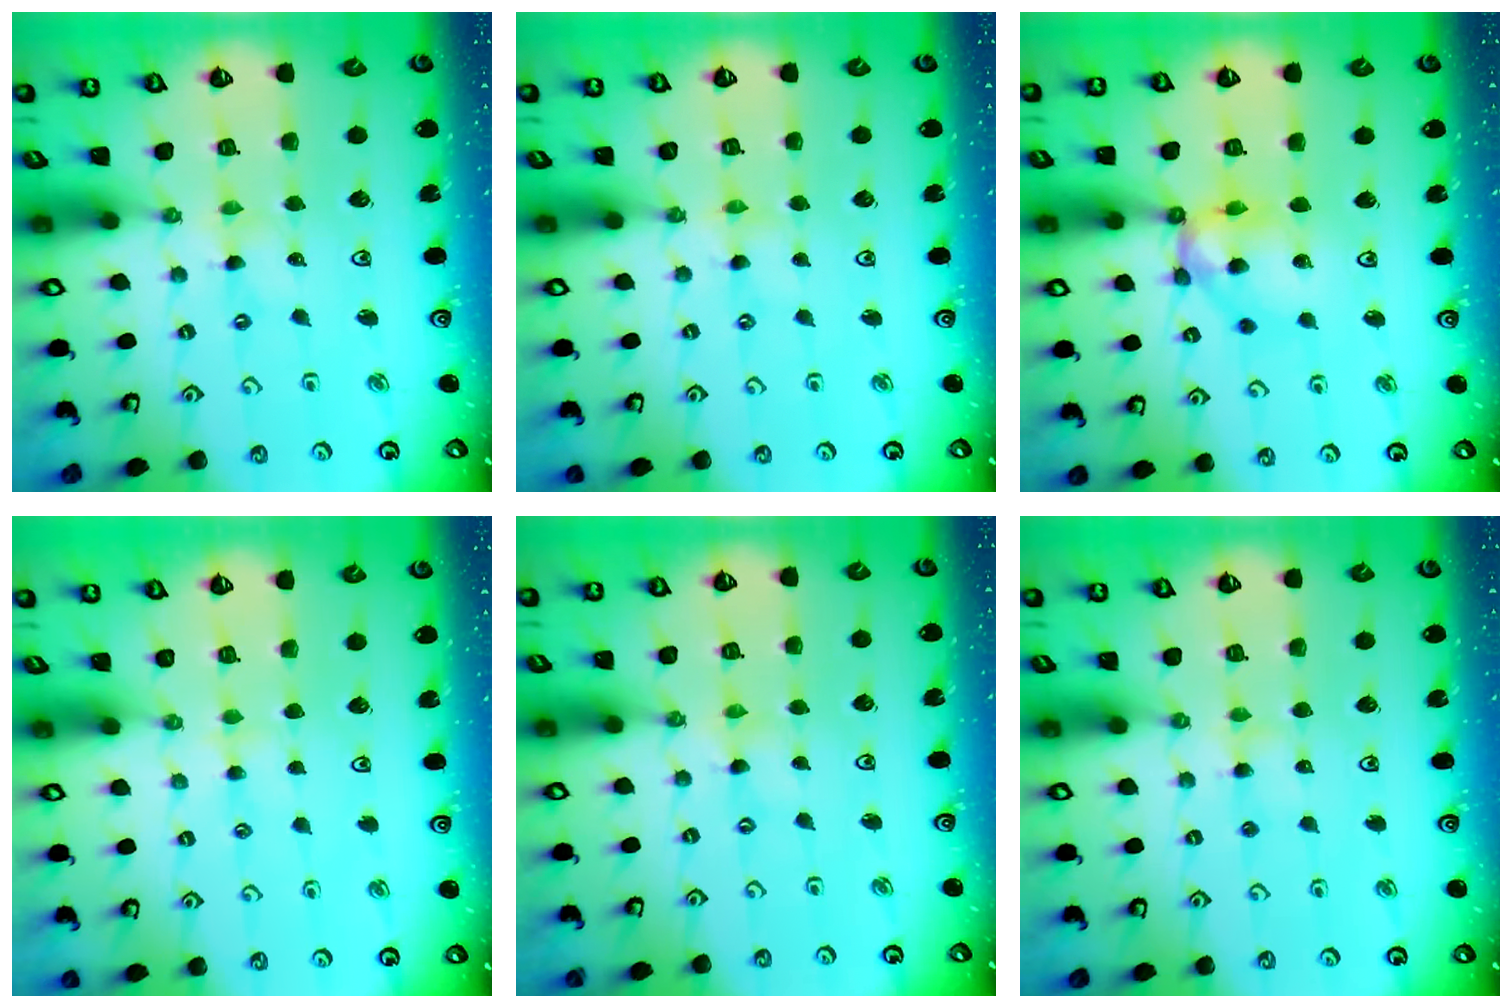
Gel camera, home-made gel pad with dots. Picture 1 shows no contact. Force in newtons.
{"total": 0.8, "press": 0.7, "slide": 0.2}
{"total": 12.8, "press": 12.7, "slide": 1.5}
{"total": 2.3, "press": 2.3, "slide": 0.4}
{"total": 0.0}
{"total": 3.5, "press": 3.5, "slide": 0.5}